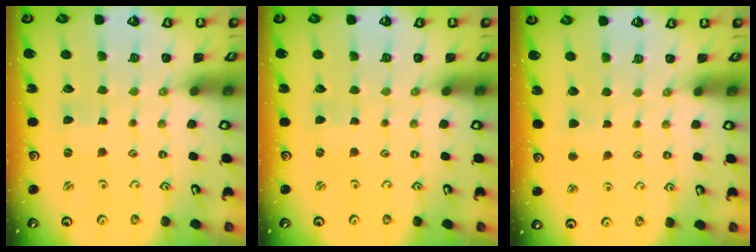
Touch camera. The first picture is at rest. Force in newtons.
{"total": 0.0}
{"total": 2.9, "press": 2.8, "slide": 0.4}